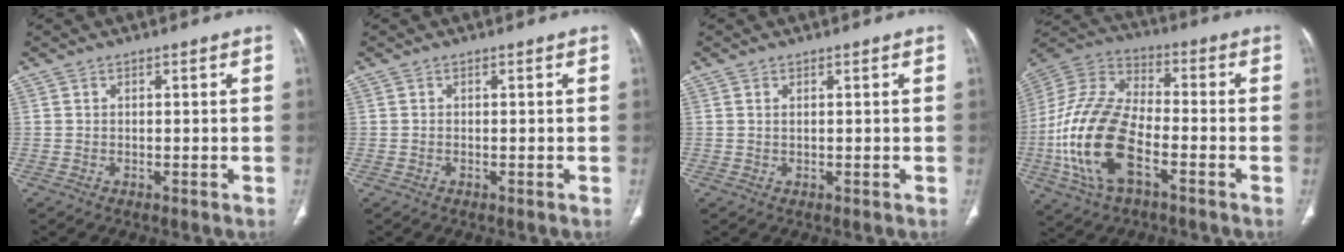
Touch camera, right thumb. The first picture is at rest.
{"total": 0.0}
{"total": 0.6, "force": [0.3, 0.2, 0.4], "torque": [-0.011, 0.002, 0.006]}
{"total": 19.9, "force": [-6.1, 10.1, 16.0], "torque": [-0.333, 0.022, -0.115]}